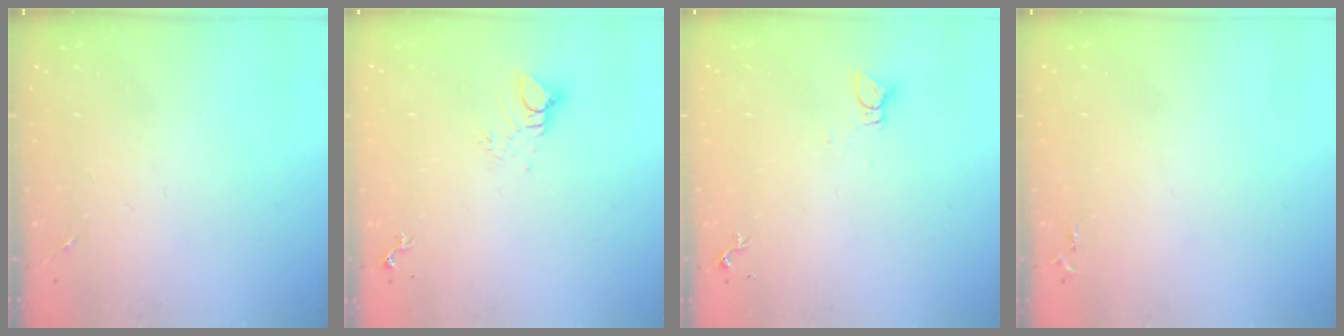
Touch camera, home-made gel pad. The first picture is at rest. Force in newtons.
{"total": 5.6, "press": 5.6, "slide": 0.0}
{"total": 2.2, "press": 2.2, "slide": 0.1}
{"total": 2.5, "press": 2.5, "slide": 0.3}